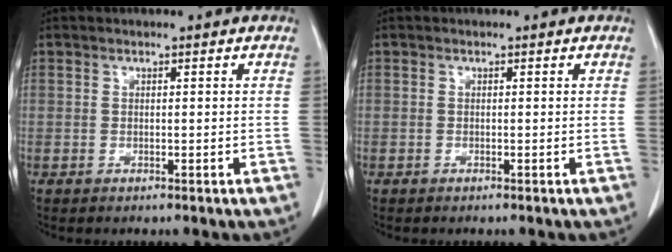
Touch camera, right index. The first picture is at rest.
{"total": 0.0}